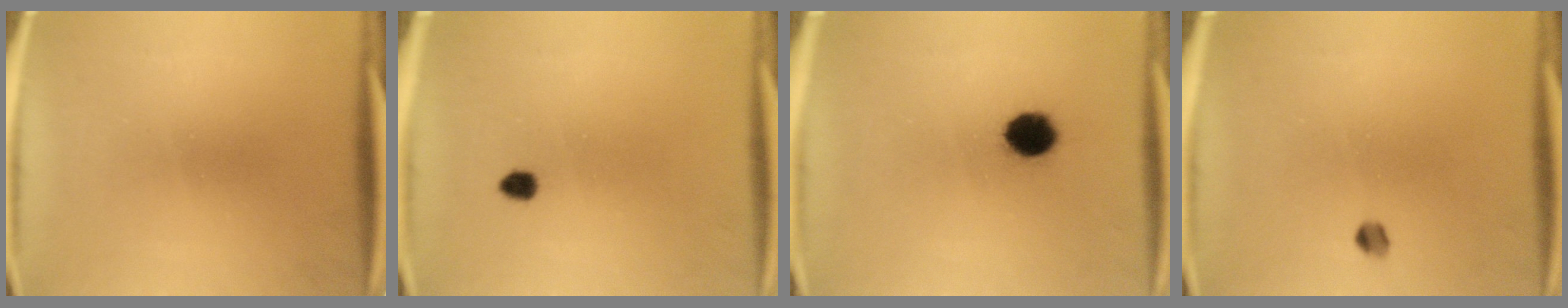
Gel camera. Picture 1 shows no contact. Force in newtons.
{"total": 1.8}
{"total": 7.0}
{"total": 1.7}